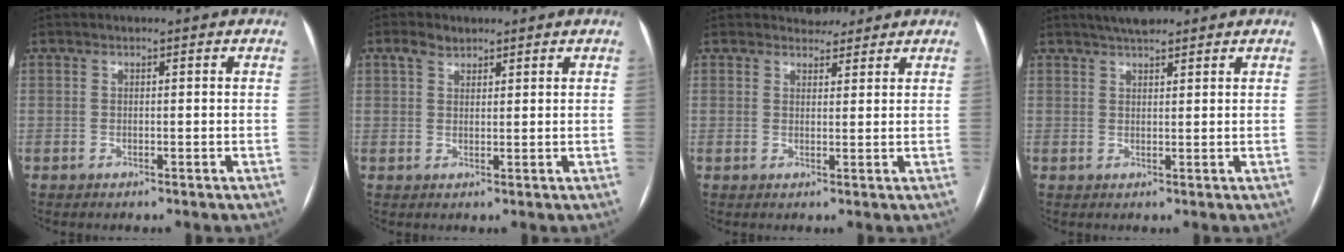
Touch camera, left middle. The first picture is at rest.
{"total": 2.0, "force": [1.6, 1.0, 0.6], "torque": [-0.018, 0.007, 0.032]}
{"total": 3.3, "force": [3.0, 1.4, 0.0], "torque": [0.002, 0.003, 0.041]}
{"total": 3.9, "force": [3.3, 0.9, 1.8], "torque": [-0.032, 0.015, 0.054]}